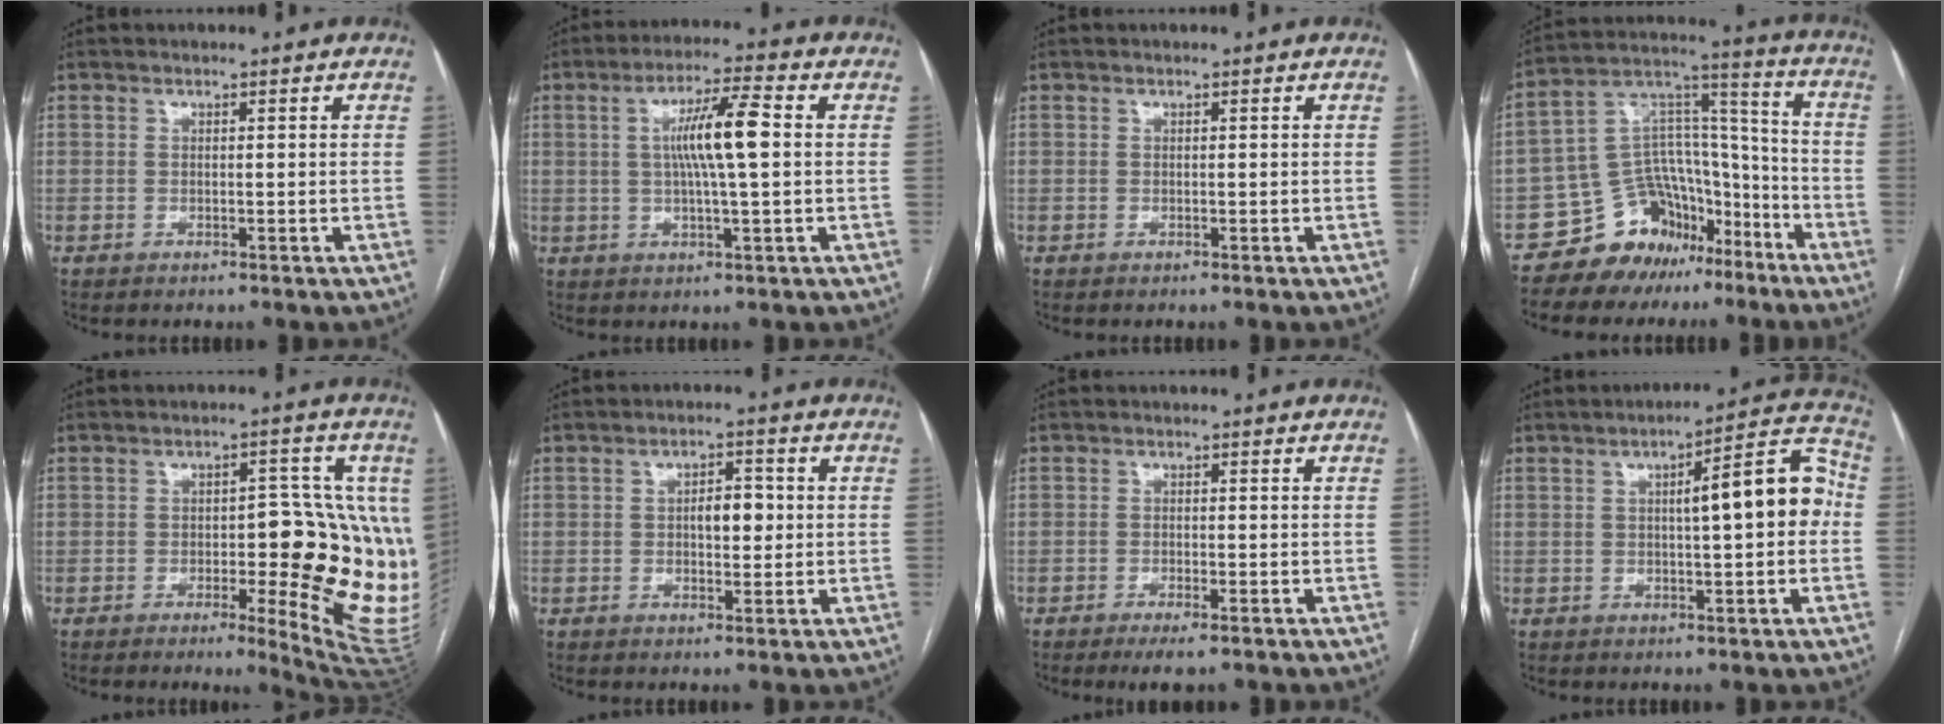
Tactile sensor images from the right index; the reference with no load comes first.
{"total": 8.7, "force": [1.0, 0.6, 8.6], "torque": [-0.158, 0.008, 0.015]}
{"total": 0.0}
{"total": 13.9, "force": [-9.7, 9.0, 4.2], "torque": [-0.068, 0.090, -0.159]}
{"total": 15.7, "force": [-1.6, 4.9, 14.8], "torque": [-0.138, 0.011, -0.008]}
{"total": 4.1, "force": [0.2, 2.0, 3.6], "torque": [-0.055, 0.008, 0.006]}
{"total": 3.3, "force": [-2.3, 0.7, 2.3], "torque": [-0.037, -0.005, -0.034]}
{"total": 10.7, "force": [0.7, 2.3, 10.4], "torque": [-0.137, 0.038, 0.008]}